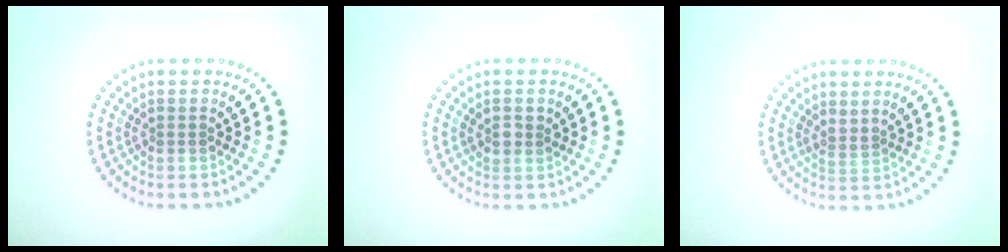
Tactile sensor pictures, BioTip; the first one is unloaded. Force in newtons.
{"total": 1.5, "press": 1.4, "slide": 0.5}
{"total": 1.0, "press": 0.5, "slide": 0.8}